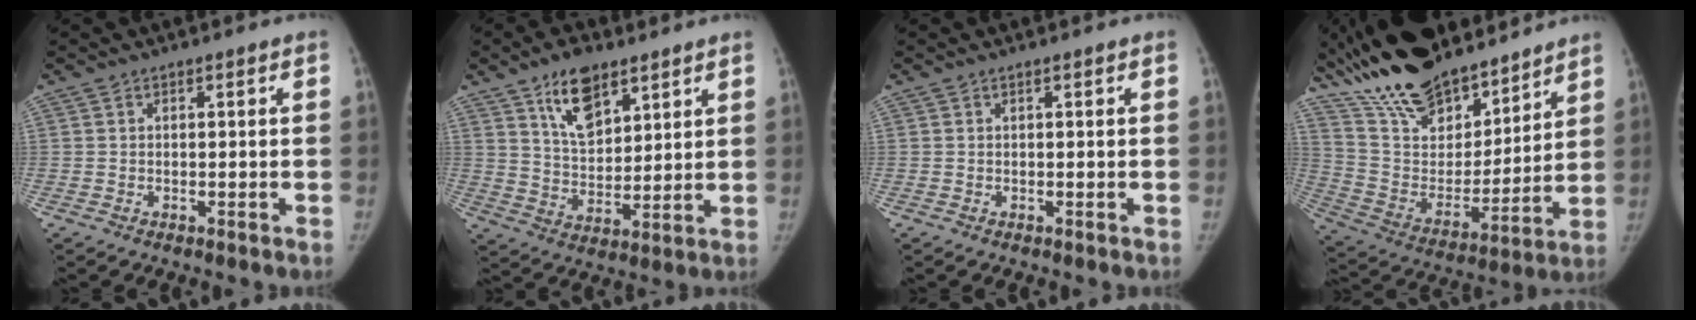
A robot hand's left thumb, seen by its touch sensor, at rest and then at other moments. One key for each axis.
{"total": 11.1, "fx": 6.8, "fy": 5.6, "fz": 6.8, "tx": -0.094, "ty": -0.041, "tz": 0.125}
{"total": 0.0}
{"total": 26.1, "fx": 21.3, "fy": 10.2, "fz": 11.1, "tx": -0.182, "ty": -0.081, "tz": 0.375}